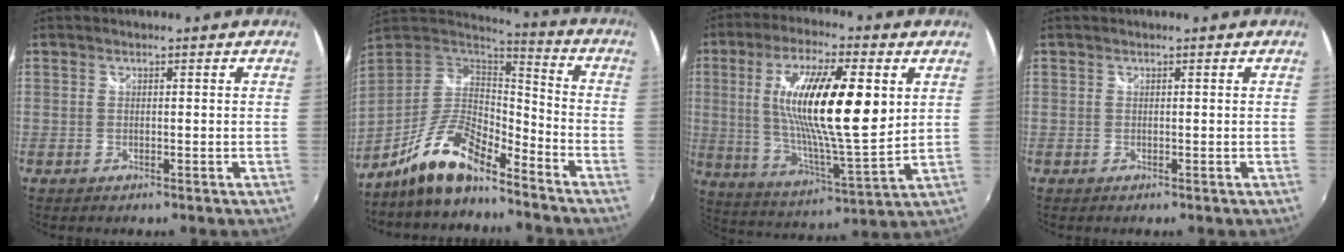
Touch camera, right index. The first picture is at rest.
{"total": 14.2, "force": [-10.8, 3.6, 8.5], "torque": [-0.181, 0.001, -0.205]}
{"total": 20.5, "force": [4.4, 4.7, 19.5], "torque": [-0.350, -0.003, 0.079]}
{"total": 0.0}